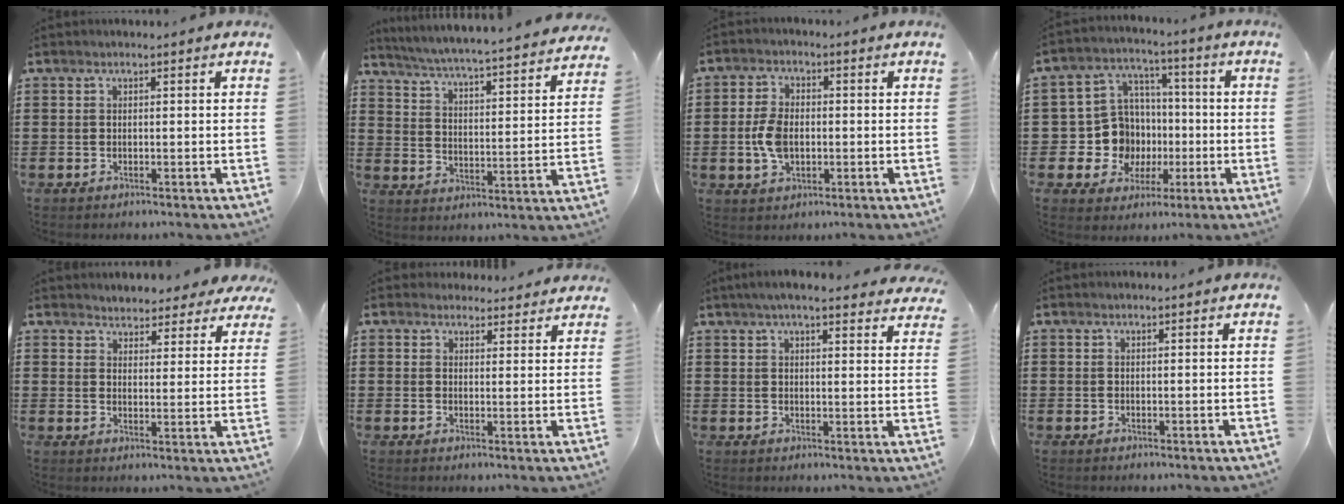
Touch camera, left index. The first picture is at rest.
{"total": 4.3, "force": [4.0, -0.9, 1.3], "torque": [-0.047, -0.039, 0.059]}
{"total": 5.5, "force": [-0.5, 3.3, 4.4], "torque": [-0.111, -0.003, -0.016]}
{"total": 10.5, "force": [-0.5, 10.0, 3.1], "torque": [-0.107, 0.001, 0.002]}
{"total": 3.8, "force": [3.8, 0.6, -0.2], "torque": [-0.018, -0.016, 0.066]}
{"total": 3.1, "force": [2.9, 1.1, 0.3], "torque": [-0.006, -0.008, 0.055]}
{"total": 4.8, "force": [4.3, 0.3, 2.2], "torque": [-0.055, -0.005, 0.079]}
{"total": 0.0}